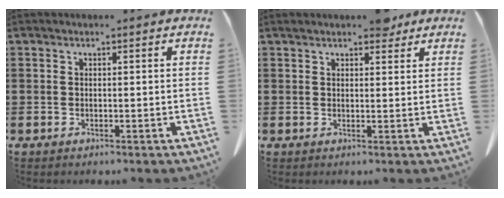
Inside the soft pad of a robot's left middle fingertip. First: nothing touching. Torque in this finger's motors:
{"motor_torque": [0.52, 0.23, 0.23, 0.01]}